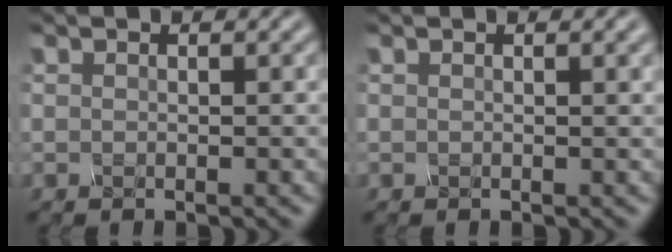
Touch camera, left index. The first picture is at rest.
{"total": 1.9, "force": [1.1, 0.7, 1.5], "torque": [-0.010, 0.008, 0.015]}